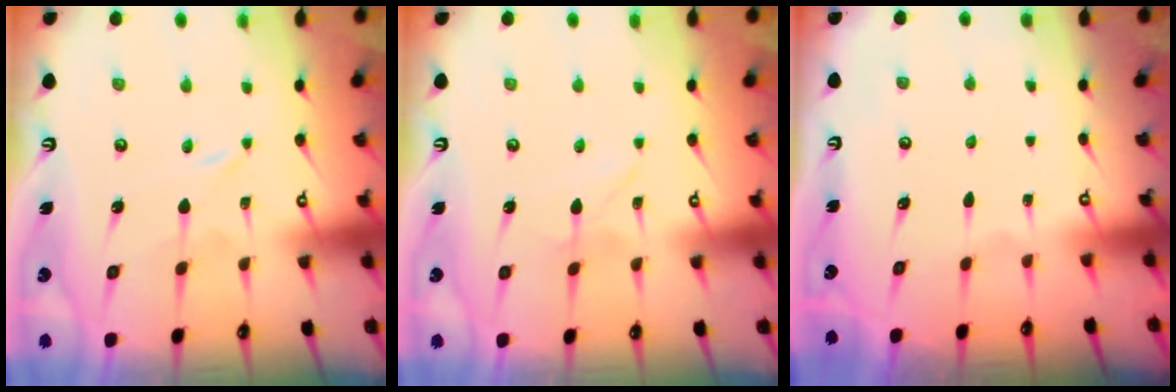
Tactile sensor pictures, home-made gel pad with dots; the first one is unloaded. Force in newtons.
{"total": 1.9, "press": 1.9, "slide": 0.2}
{"total": 0.0}